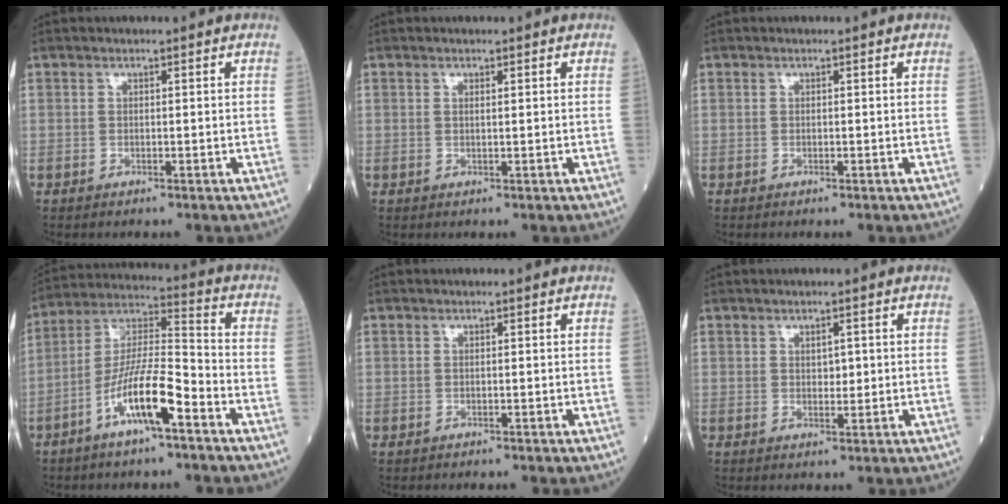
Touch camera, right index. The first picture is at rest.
{"total": 0.5, "force": [0.3, 0.0, 0.4], "torque": [-0.011, -0.001, 0.004]}
{"total": 0.0}
{"total": 11.7, "force": [-5.8, 1.8, 10.1], "torque": [-0.195, 0.006, -0.107]}
{"total": 0.0}
{"total": 1.8, "force": [0.4, 0.9, 1.5], "torque": [-0.020, -0.002, 0.008]}